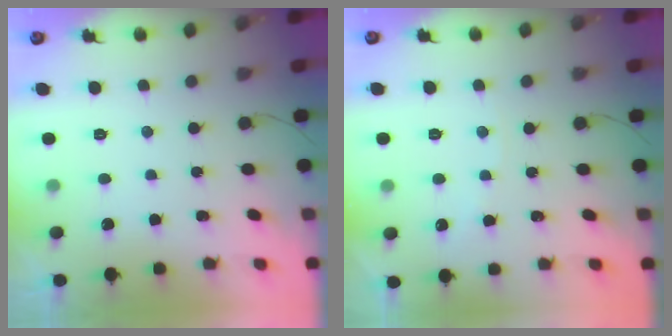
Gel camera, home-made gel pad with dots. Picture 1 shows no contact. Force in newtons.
{"total": 2.7, "press": 2.7, "slide": 0.5}